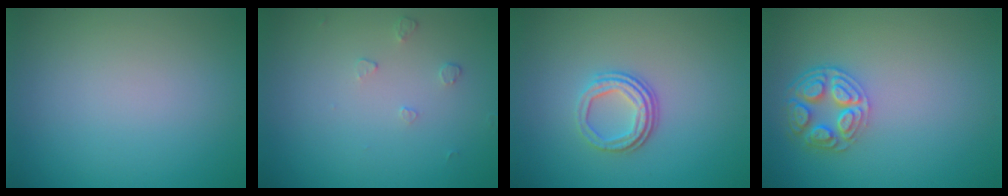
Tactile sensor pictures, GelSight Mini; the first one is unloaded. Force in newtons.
{"total": 0.6, "press": 0.4, "slide": 0.5}
{"total": 3.2, "press": 2.4, "slide": 2.1}
{"total": 4.2, "press": 3.5, "slide": 2.3}